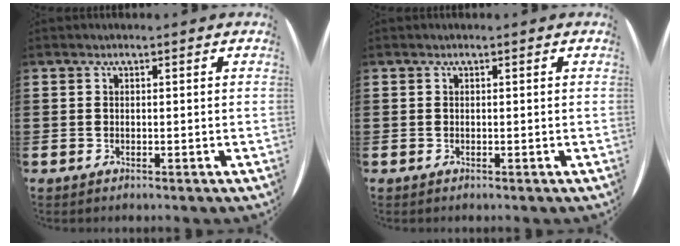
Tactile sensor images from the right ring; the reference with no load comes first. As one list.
[{"total": 0.0}]